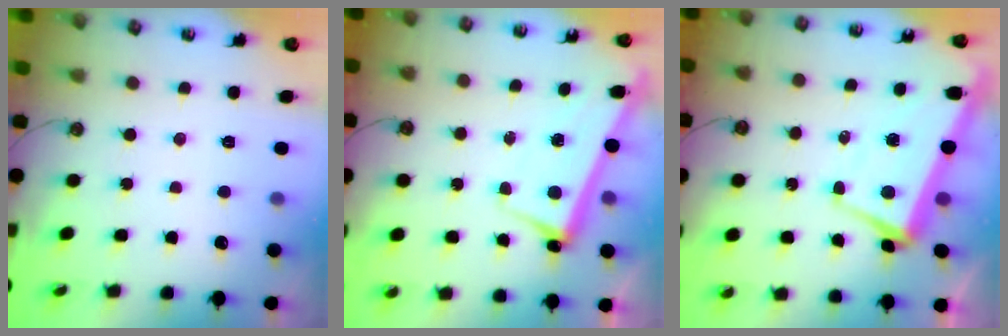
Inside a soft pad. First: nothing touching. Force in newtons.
{"total": 2.6, "press": 2.4, "slide": 0.9}
{"total": 1.7, "press": 0.9, "slide": 1.4}